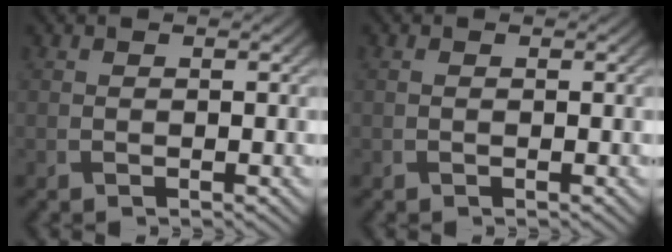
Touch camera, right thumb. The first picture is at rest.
{"total": 0.0}